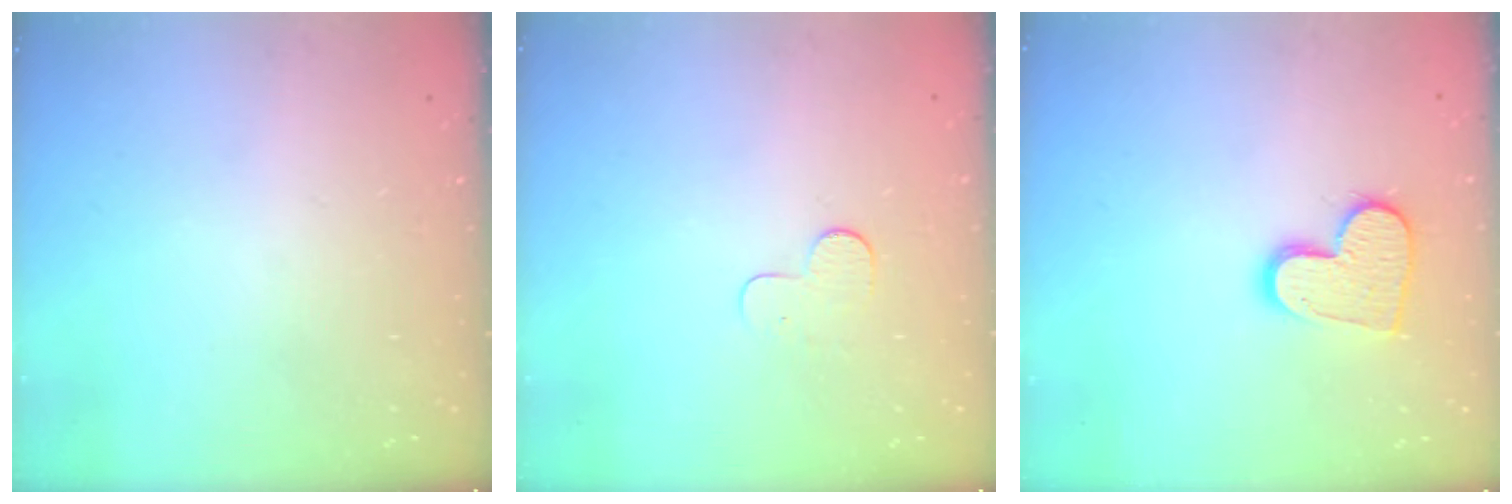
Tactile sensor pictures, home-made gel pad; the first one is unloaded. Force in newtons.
{"total": 6.0, "press": 6.0, "slide": 0.5}
{"total": 12.8, "press": 12.7, "slide": 1.0}